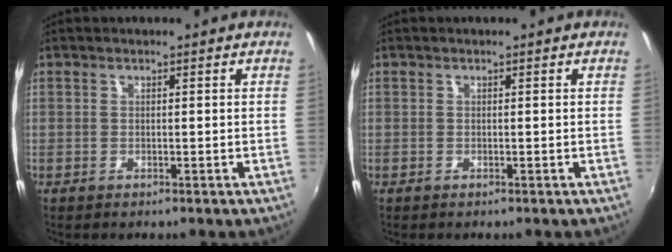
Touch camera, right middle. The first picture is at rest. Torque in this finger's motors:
{"motor_torque": [0.00, 0.12, 0.05, 0.00]}